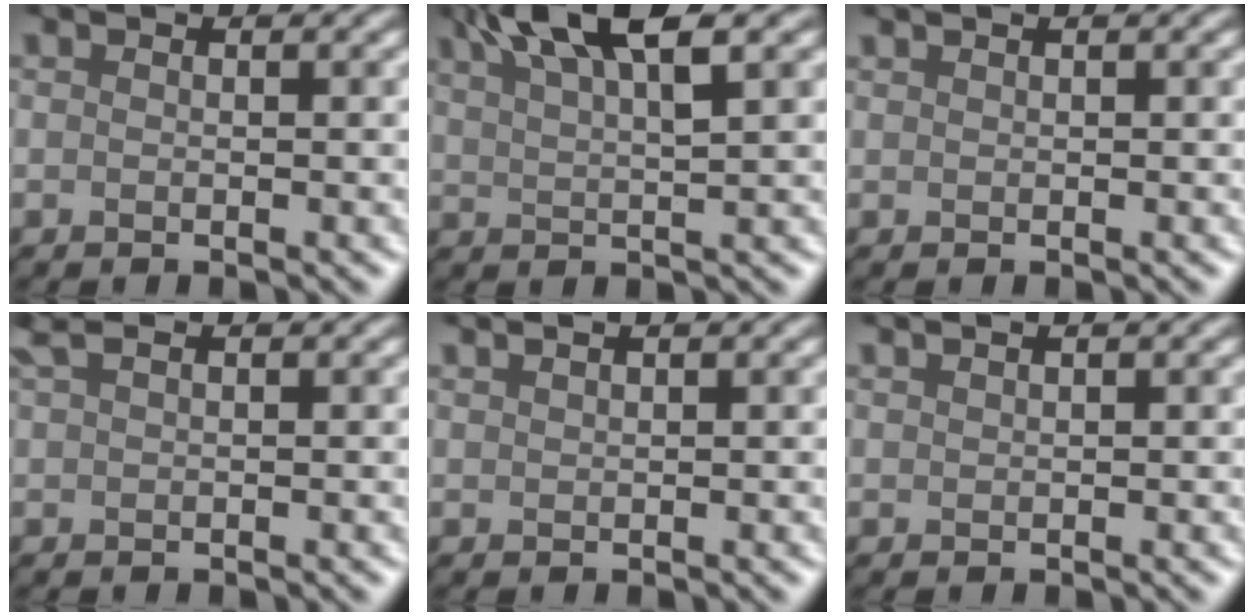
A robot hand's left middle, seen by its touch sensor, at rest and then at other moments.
{"total": 5.1, "force": [3.8, 0.3, 3.4], "torque": [-0.070, 0.019, 0.083]}
{"total": 0.0}
{"total": 0.7, "force": [0.1, -0.7, 0.0], "torque": [-0.022, 0.005, 0.022]}
{"total": 1.1, "force": [1.0, 0.3, 0.4], "torque": [-0.014, 0.018, 0.019]}
{"total": 0.7, "force": [0.7, 0.1, 0.2], "torque": [-0.010, 0.016, 0.011]}